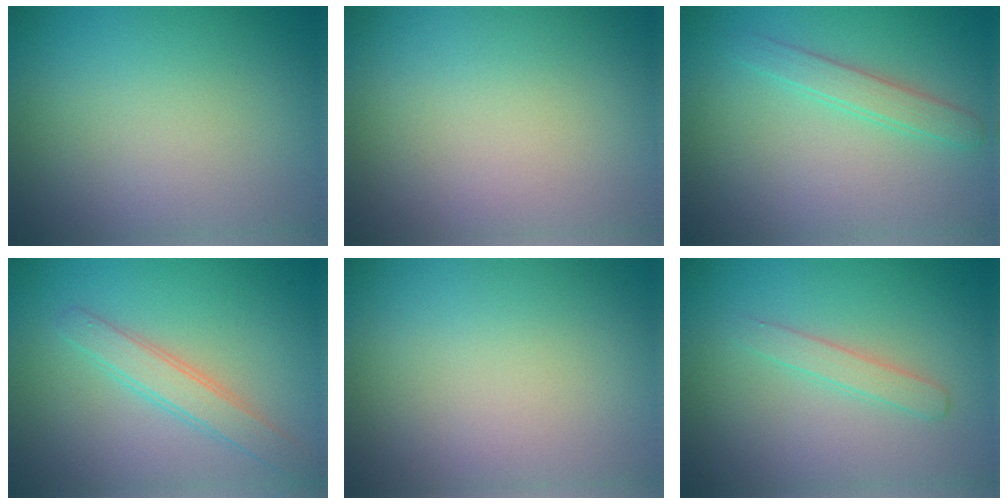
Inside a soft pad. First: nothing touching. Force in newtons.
{"total": 0.0}
{"total": 2.0, "press": 2.0, "slide": 0.0}
{"total": 2.8, "press": 2.8, "slide": 0.1}
{"total": 0.0}
{"total": 1.6, "press": 1.6, "slide": 0.0}